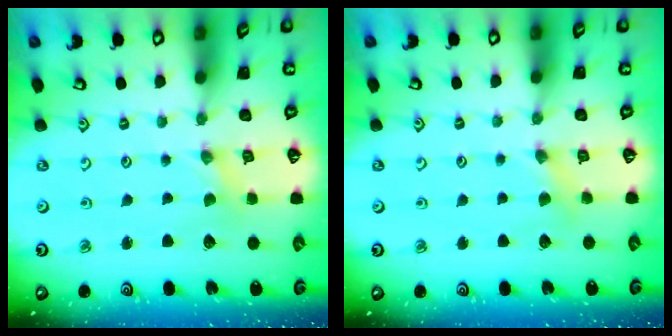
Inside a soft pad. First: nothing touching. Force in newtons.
{"total": 3.4, "press": 3.4, "slide": 0.3}